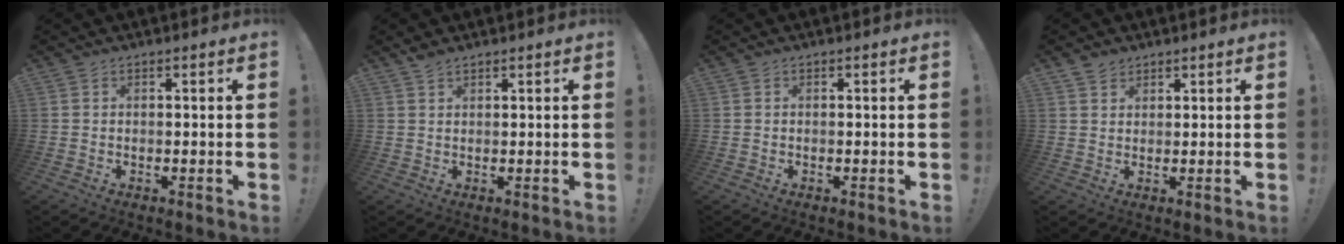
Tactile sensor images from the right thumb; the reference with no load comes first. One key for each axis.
{"total": 2.0, "fx": 1.7, "fy": 0.7, "fz": 0.7, "tx": -0.008, "ty": -0.006, "tz": 0.031}
{"total": 0.0}
{"total": 2.7, "fx": 2.2, "fy": 1.6, "fz": 0.4, "tx": 0.002, "ty": -0.013, "tz": 0.040}